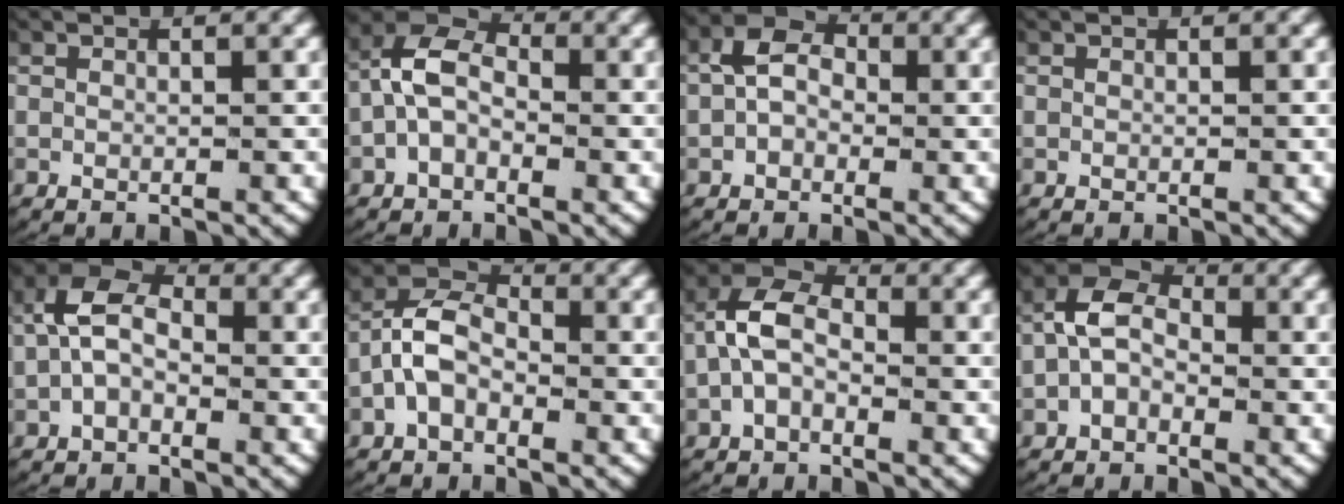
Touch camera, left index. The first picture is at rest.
{"total": 5.5, "force": [0.3, 4.1, 3.7], "torque": [-0.070, 0.001, -0.006]}
{"total": 4.9, "force": [1.1, 3.6, 3.2], "torque": [-0.047, 0.006, 0.009]}
{"total": 0.0}
{"total": 5.0, "force": [0.8, 3.4, 3.6], "torque": [-0.062, 0.006, 0.002]}
{"total": 5.4, "force": [0.0, 4.1, 3.4], "torque": [-0.060, -0.001, -0.009]}
{"total": 5.1, "force": [0.1, 3.6, 3.6], "torque": [-0.070, 0.001, -0.006]}
{"total": 5.5, "force": [0.5, 4.1, 3.7], "torque": [-0.063, 0.006, -0.004]}